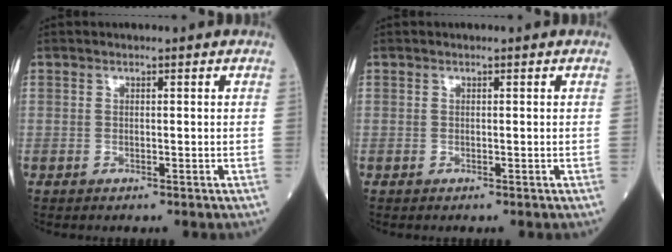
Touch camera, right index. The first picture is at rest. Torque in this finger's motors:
{"motor_torque": [0.00, 0.00, 0.00, 0.00]}